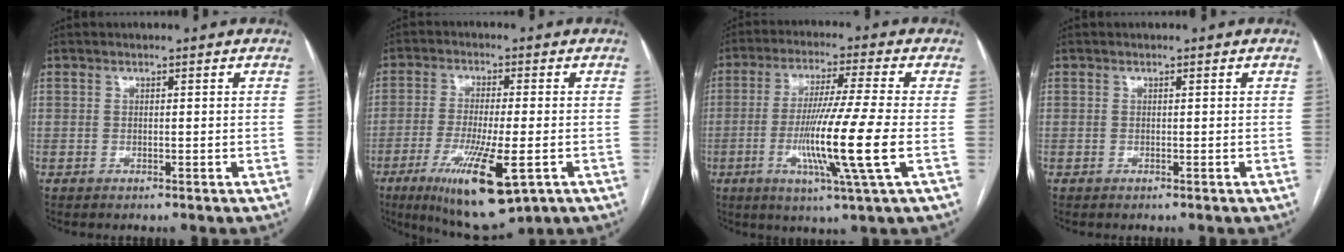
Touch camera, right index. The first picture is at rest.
{"total": 13.6, "force": [-6.0, 2.5, 11.9], "torque": [-0.214, -0.038, -0.092]}
{"total": 13.0, "force": [-2.9, -1.6, 12.6], "torque": [-0.240, -0.023, -0.058]}
{"total": 0.0}